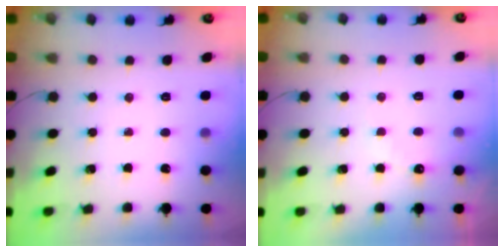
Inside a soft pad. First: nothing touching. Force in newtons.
{"total": 7.4, "press": 7.2, "slide": 1.4}